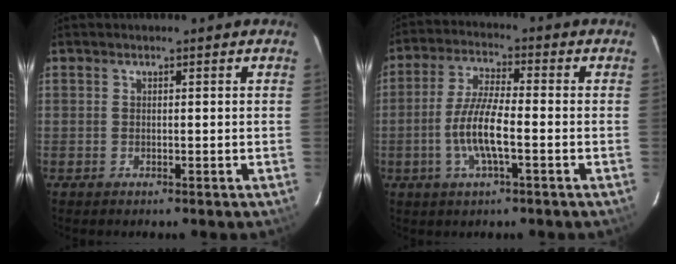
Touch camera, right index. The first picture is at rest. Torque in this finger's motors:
{"motor_torque": [1.72, -0.42, 0.87, 0.19]}